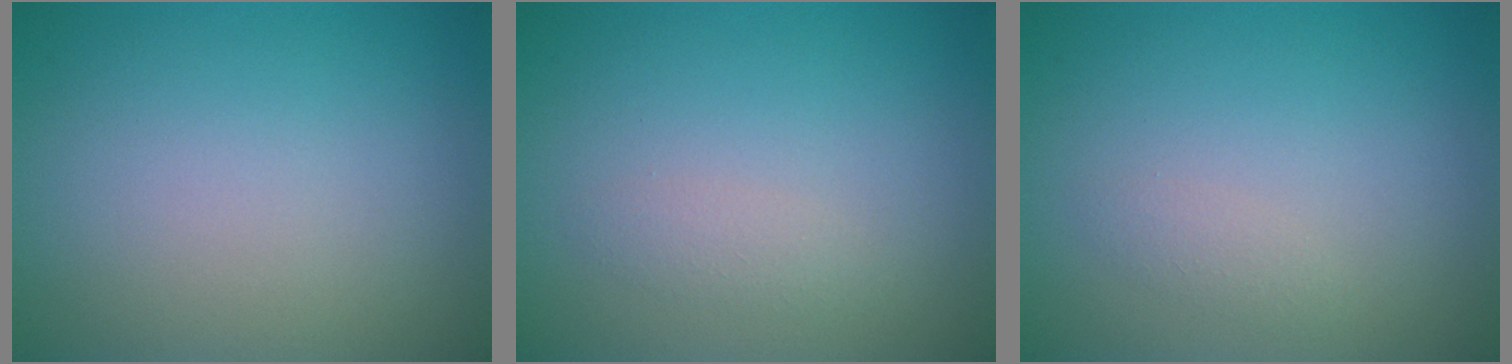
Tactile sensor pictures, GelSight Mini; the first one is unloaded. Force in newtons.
{"total": 1.1, "press": 1.1, "slide": 0.0}
{"total": 0.8, "press": 0.8, "slide": 0.0}